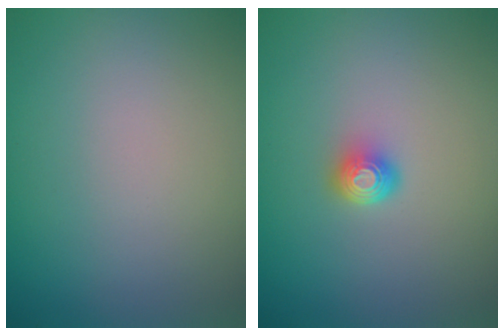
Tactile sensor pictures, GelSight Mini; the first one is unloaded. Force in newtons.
{"total": 1.6, "press": 1.2, "slide": 1.1}